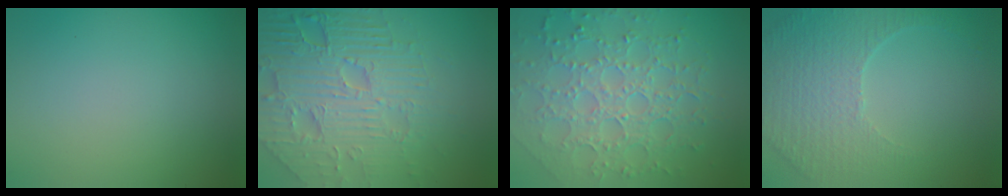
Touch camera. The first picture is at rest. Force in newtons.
{"total": 8.8, "press": 6.3, "slide": 6.2}
{"total": 7.5, "press": 5.4, "slide": 5.2}
{"total": 5.3, "press": 3.6, "slide": 3.9}